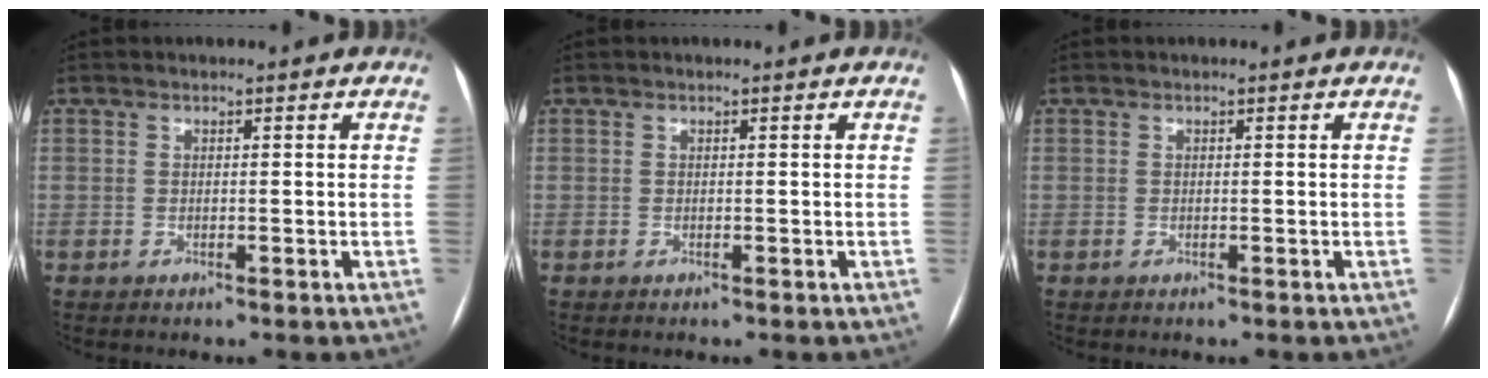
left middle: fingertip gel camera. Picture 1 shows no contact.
{"total": 0.0}
{"total": 0.0}